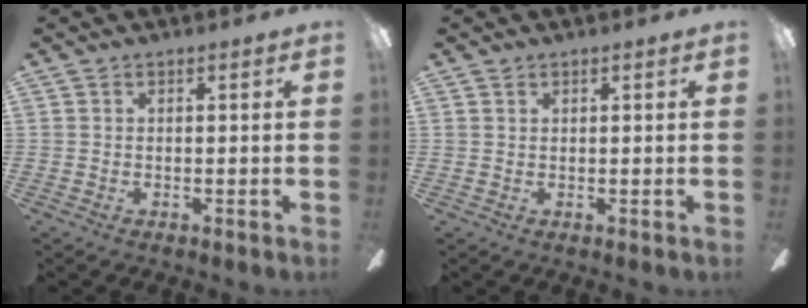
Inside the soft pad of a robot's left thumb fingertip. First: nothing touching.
{"total": 0.6, "force": [0.5, 0.3, 0.1], "torque": [-0.002, 0.001, 0.010]}